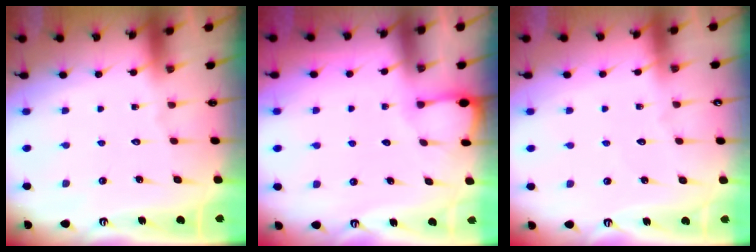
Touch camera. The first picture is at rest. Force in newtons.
{"total": 2.7, "press": 2.7, "slide": 0.3}
{"total": 2.1, "press": 2.1, "slide": 0.1}